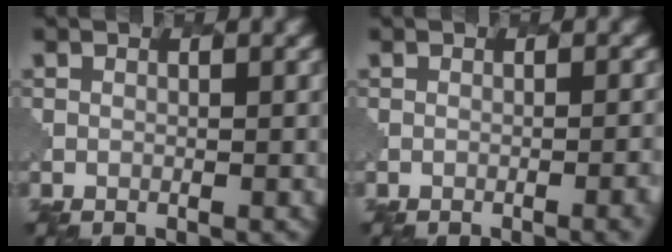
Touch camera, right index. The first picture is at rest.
{"total": 3.0, "force": [-1.3, 1.0, 2.5], "torque": [-0.011, 0.005, -0.013]}